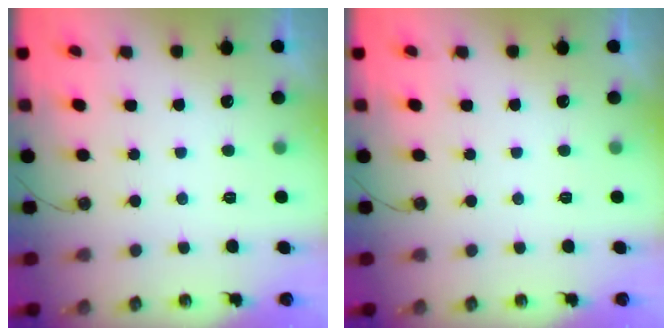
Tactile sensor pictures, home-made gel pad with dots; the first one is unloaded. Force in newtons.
{"total": 0.0}